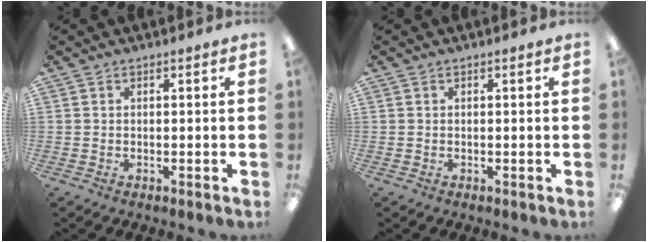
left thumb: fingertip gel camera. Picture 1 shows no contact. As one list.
[{"total": 0.0}]